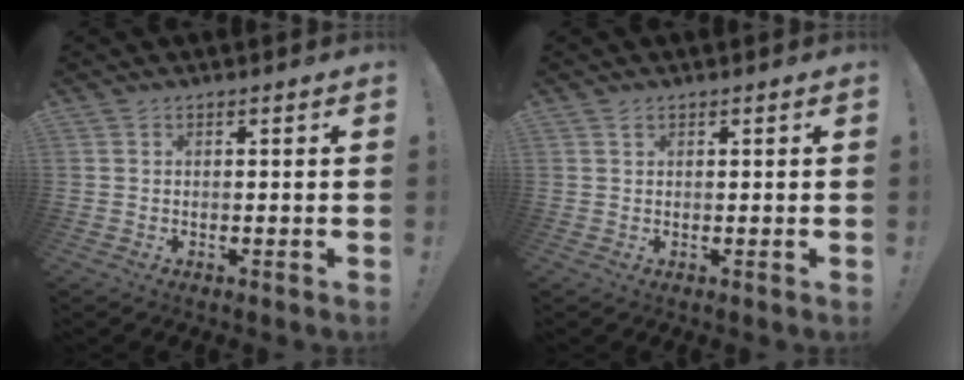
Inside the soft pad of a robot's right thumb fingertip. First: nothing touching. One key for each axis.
{"total": 0.9, "fx": 0.6, "fy": 0.5, "fz": 0.4, "tx": -0.003, "ty": -0.002, "tz": 0.011}